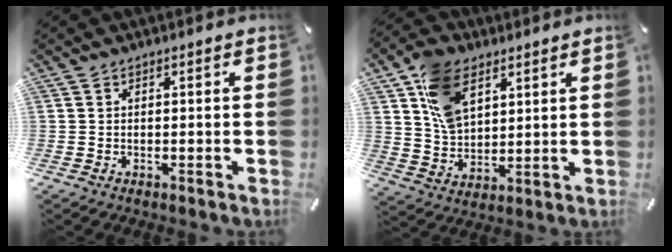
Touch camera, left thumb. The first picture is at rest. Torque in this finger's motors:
{"motor_torque": [1.75, 1.78, 1.38, -0.96, 0.32]}